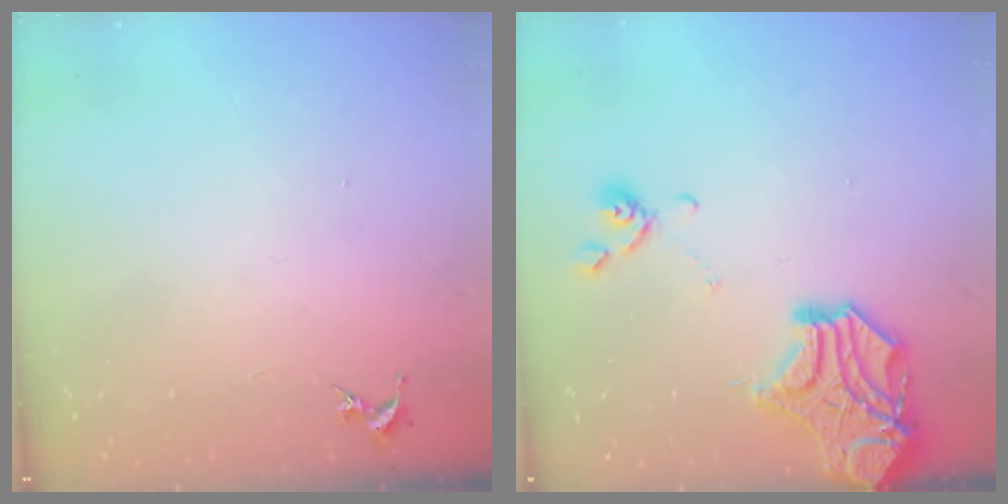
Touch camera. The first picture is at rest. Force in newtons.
{"total": 15.9, "press": 15.6, "slide": 2.9}